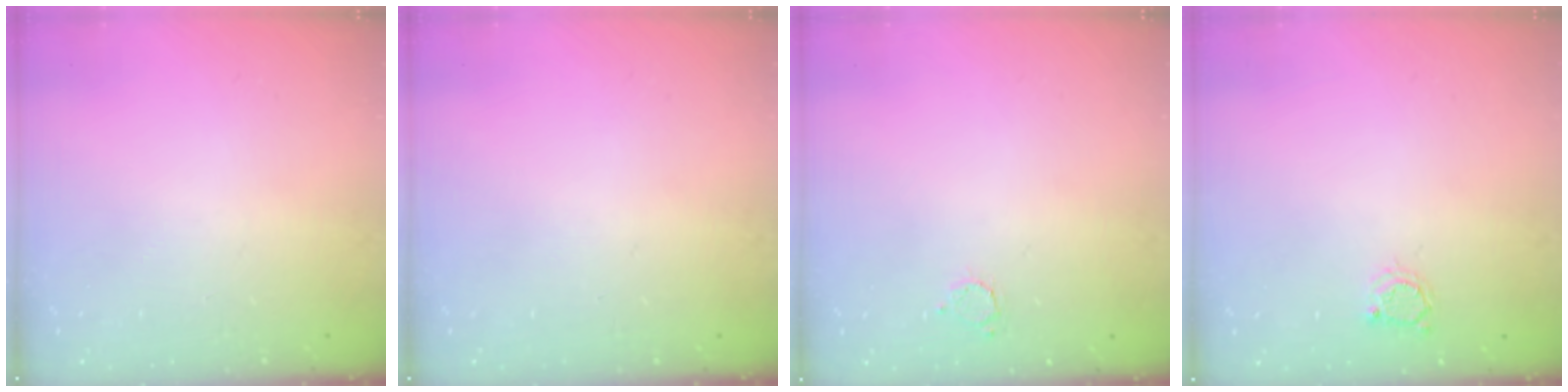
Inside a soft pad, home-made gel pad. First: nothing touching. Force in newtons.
{"total": 0.0}
{"total": 2.5, "press": 2.5, "slide": 0.3}
{"total": 2.5, "press": 2.5, "slide": 0.3}